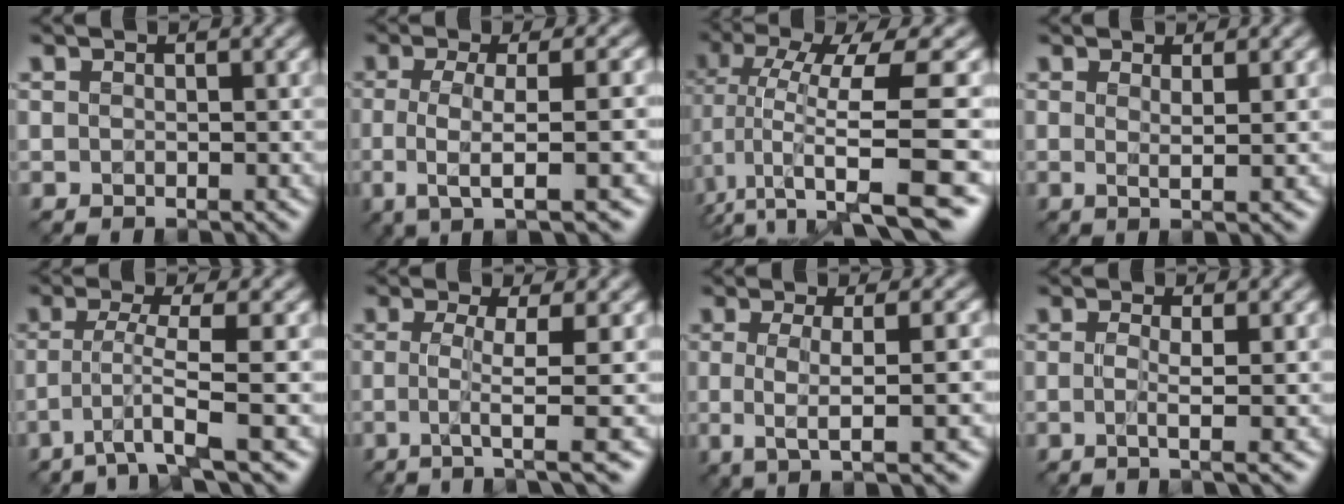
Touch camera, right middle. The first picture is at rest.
{"total": 6.8, "force": [-1.4, 1.8, 6.4], "torque": [-0.095, -0.006, -0.032]}
{"total": 10.0, "force": [-0.8, 3.2, 9.4], "torque": [-0.170, -0.004, -0.012]}
{"total": 2.1, "force": [0.4, 0.4, 2.0], "torque": [-0.033, -0.003, 0.001]}
{"total": 3.8, "force": [-1.3, 0.2, 3.5], "torque": [-0.062, -0.001, -0.034]}
{"total": 4.7, "force": [-0.6, 0.9, 4.6], "torque": [-0.076, -0.006, -0.015]}
{"total": 5.3, "force": [-0.6, 1.2, 5.2], "torque": [-0.087, -0.003, -0.015]}
{"total": 2.7, "force": [-0.4, 0.6, 2.6], "torque": [-0.038, -0.008, -0.017]}